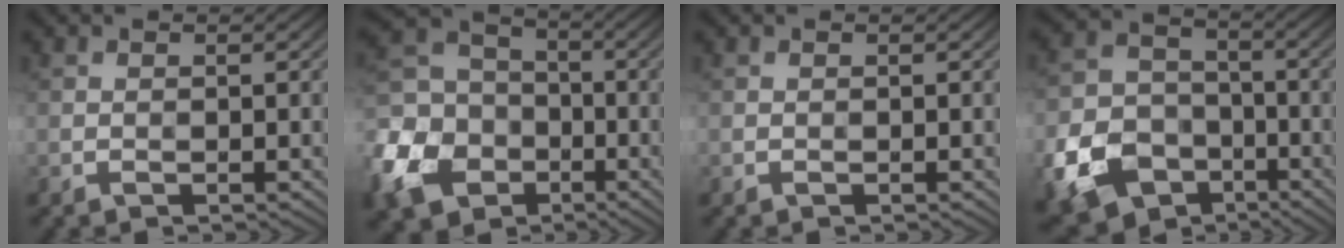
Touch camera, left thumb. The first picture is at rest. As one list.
[{"total": 14.1, "force": [-5.8, 10.9, 6.7], "torque": [-0.234, -0.043, -0.112]}, {"total": 0.0}, {"total": 11.5, "force": [-5.2, 8.6, 5.6], "torque": [-0.148, -0.039, -0.098]}]